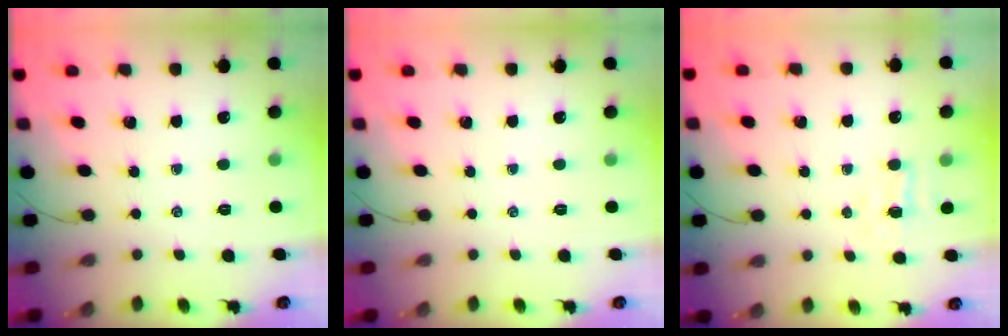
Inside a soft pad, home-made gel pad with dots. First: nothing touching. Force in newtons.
{"total": 0.0}
{"total": 2.7, "press": 2.6, "slide": 0.7}